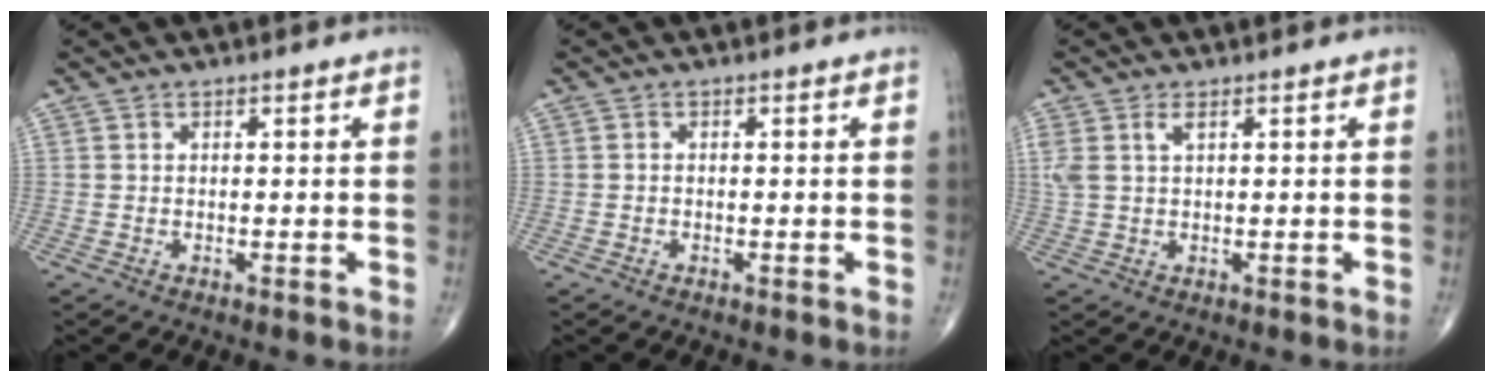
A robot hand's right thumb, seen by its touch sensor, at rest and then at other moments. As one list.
[{"total": 0.0}, {"total": 3.6, "force": [1.5, 1.6, 2.8], "torque": [-0.079, 0.011, 0.038]}]